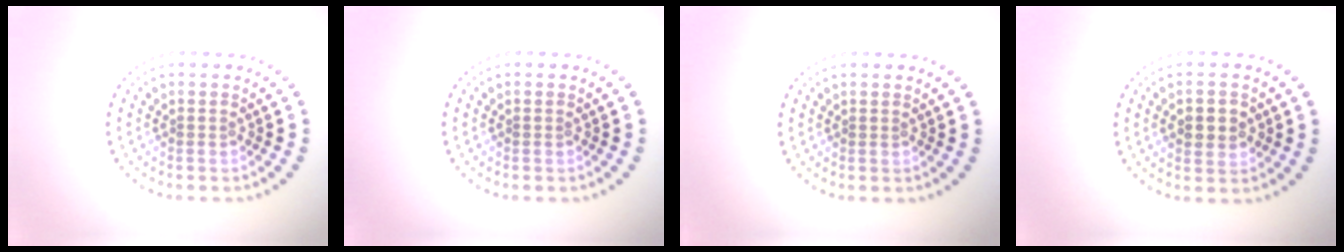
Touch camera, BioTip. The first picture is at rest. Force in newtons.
{"total": 0.0}
{"total": 0.0}
{"total": 2.8, "press": 2.8, "slide": 0.2}